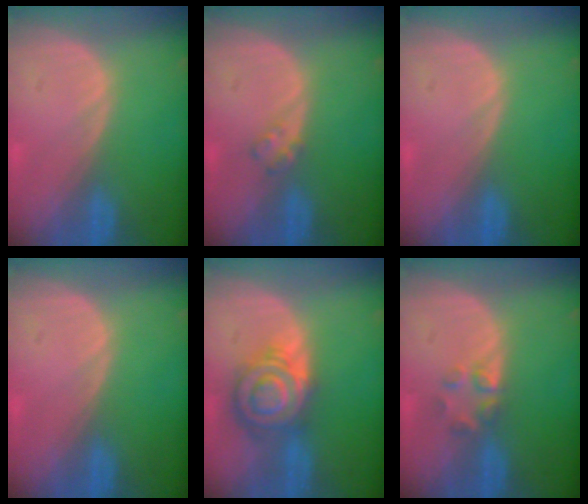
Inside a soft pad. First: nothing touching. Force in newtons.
{"total": 1.7, "press": 1.7, "slide": 0.3}
{"total": 0.0}
{"total": 0.0}
{"total": 7.8, "press": 7.8, "slide": 0.6}
{"total": 2.6, "press": 2.6, "slide": 0.2}